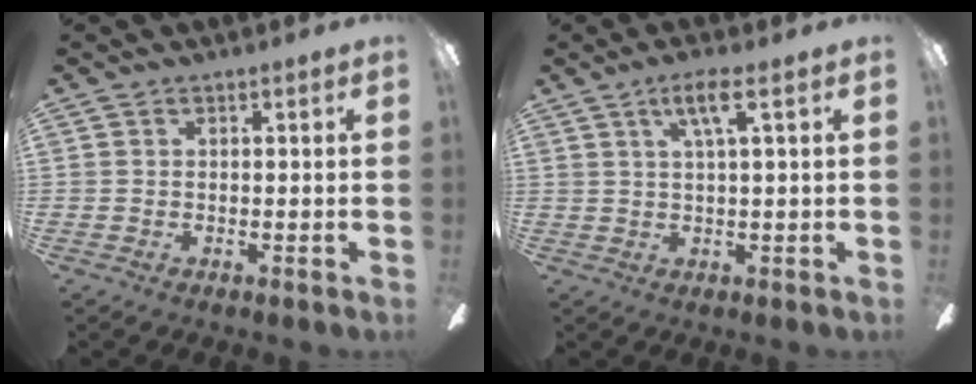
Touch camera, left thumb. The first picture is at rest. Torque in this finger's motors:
{"motor_torque": [0.10, 0.04, -0.05, -0.02, 0.04]}